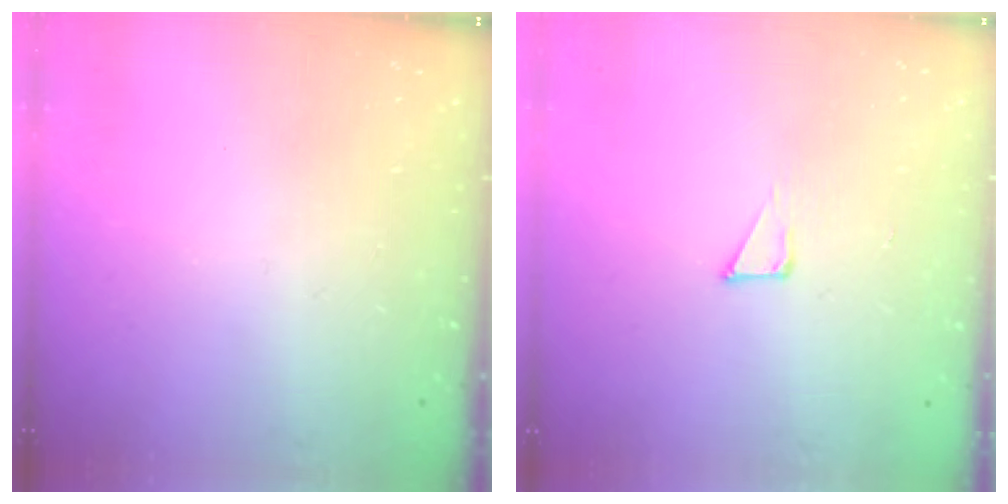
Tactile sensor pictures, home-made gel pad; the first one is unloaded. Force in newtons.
{"total": 5.0, "press": 4.9, "slide": 0.8}